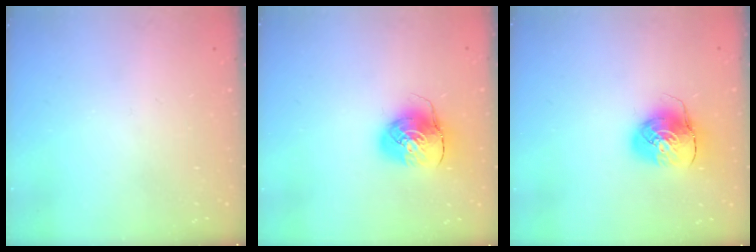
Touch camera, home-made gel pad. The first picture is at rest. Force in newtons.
{"total": 10.3, "press": 10.3, "slide": 0.5}
{"total": 10.3, "press": 10.3, "slide": 0.5}